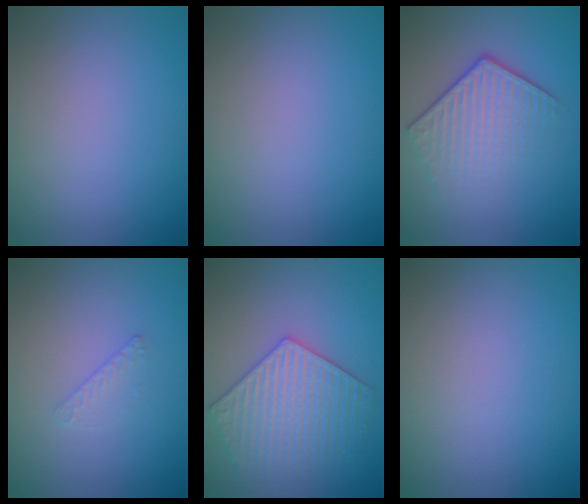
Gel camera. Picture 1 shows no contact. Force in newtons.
{"total": 0.0}
{"total": 4.2, "press": 3.1, "slide": 2.9}
{"total": 0.6, "press": 0.3, "slide": 0.5}
{"total": 4.7, "press": 4.5, "slide": 1.3}
{"total": 0.0}